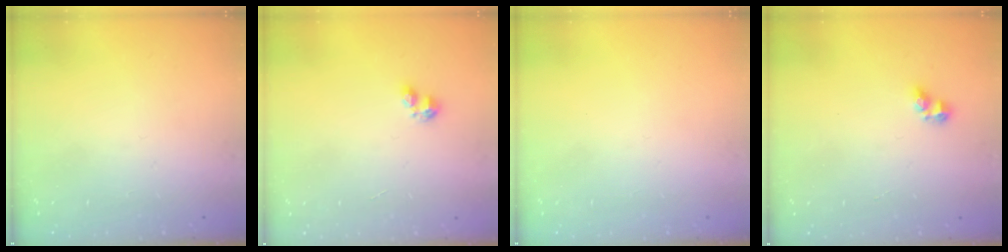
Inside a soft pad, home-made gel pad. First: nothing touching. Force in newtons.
{"total": 2.8, "press": 2.8, "slide": 0.5}
{"total": 0.0}
{"total": 3.4, "press": 3.2, "slide": 1.2}